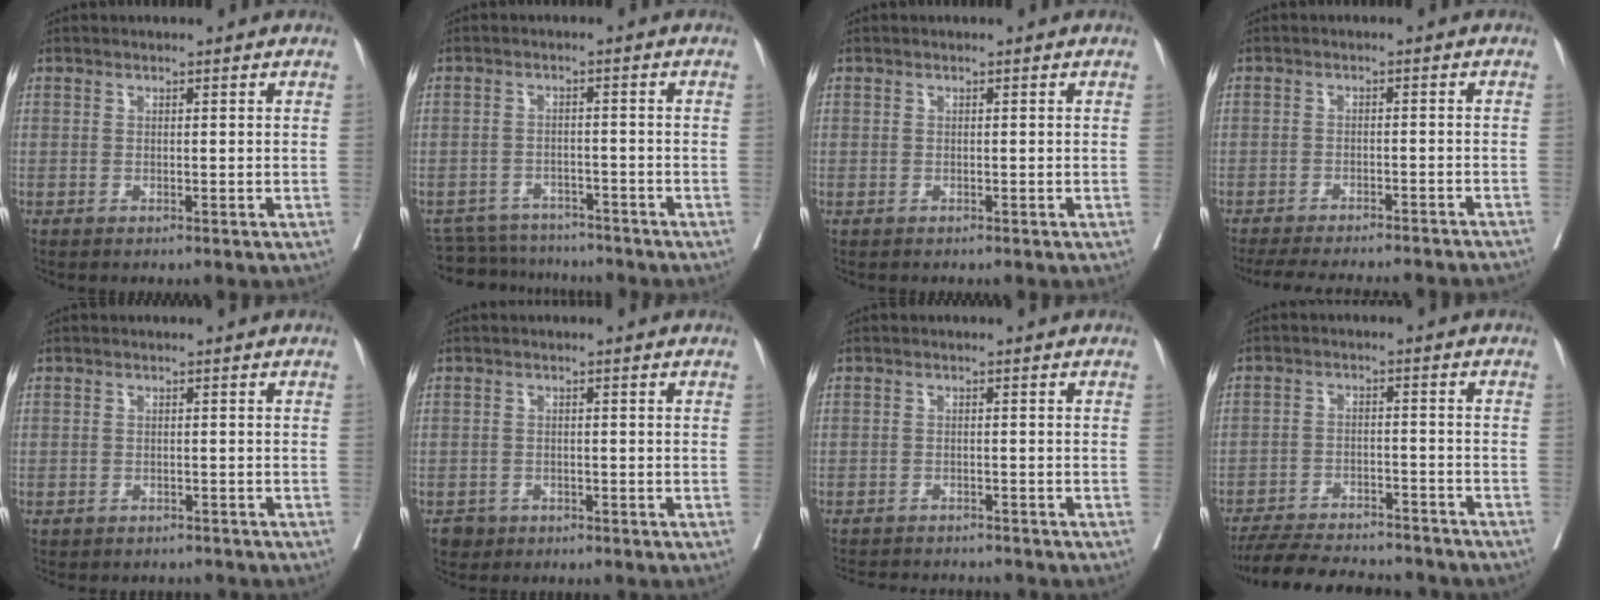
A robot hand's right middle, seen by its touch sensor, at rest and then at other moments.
{"total": 8.2, "force": [-7.8, 2.3, 0.4], "torque": [-0.007, 0.007, -0.113]}
{"total": 0.0}
{"total": 19.0, "force": [-17.3, 3.2, 7.2], "torque": [-0.129, -0.022, -0.217]}
{"total": 3.4, "force": [-3.0, 1.7, 0.3], "torque": [-0.007, 0.004, -0.040]}
{"total": 2.2, "force": [-1.4, 1.7, 0.1], "torque": [-0.004, 0.008, -0.021]}
{"total": 7.8, "force": [-7.5, 1.3, 1.7], "torque": [-0.022, 0.000, -0.101]}
{"total": 16.9, "force": [-15.4, 3.3, 6.1], "torque": [-0.118, -0.010, -0.217]}